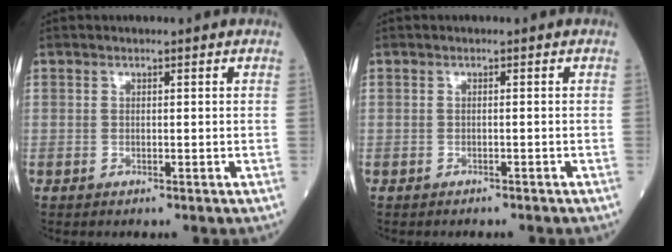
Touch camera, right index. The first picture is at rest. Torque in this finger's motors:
{"motor_torque": [0.03, 0.02, -0.03, -0.01]}